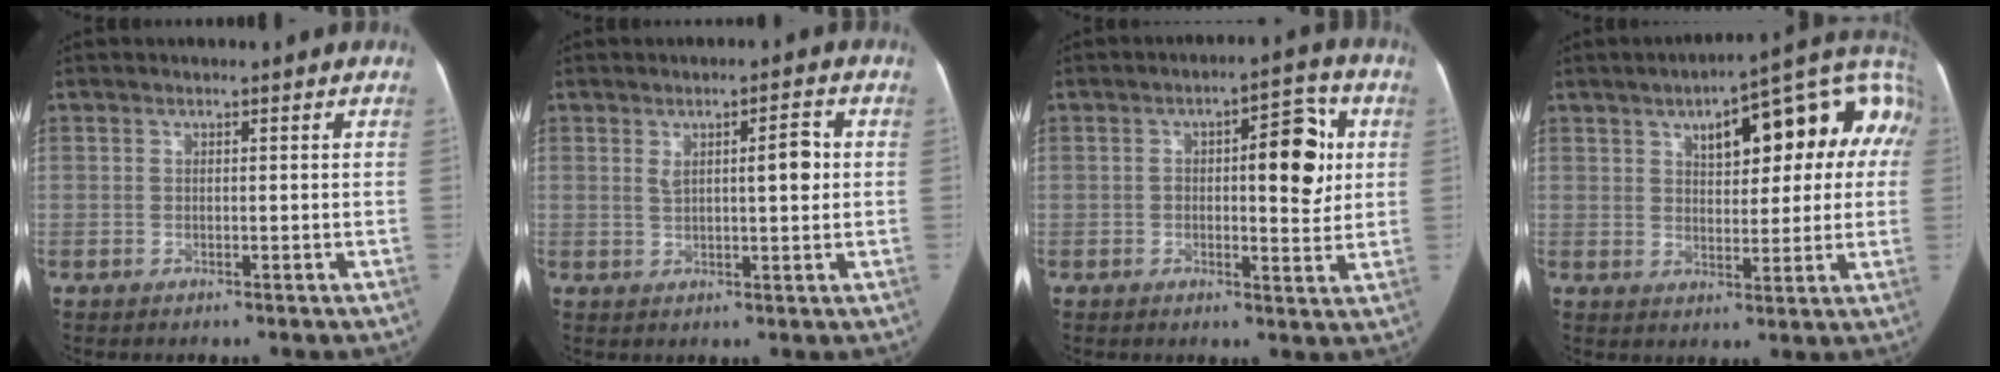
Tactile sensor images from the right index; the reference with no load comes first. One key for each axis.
{"total": 5.1, "fx": 1.1, "fy": 1.2, "fz": 4.8, "tx": -0.076, "ty": 0.010, "tz": 0.020}
{"total": 9.3, "fx": 1.5, "fy": 3.0, "fz": 8.6, "tx": -0.111, "ty": 0.020, "tz": 0.017}
{"total": 18.4, "fx": 6.2, "fy": 6.3, "fz": 16.2, "tx": -0.222, "ty": 0.047, "tz": 0.078}